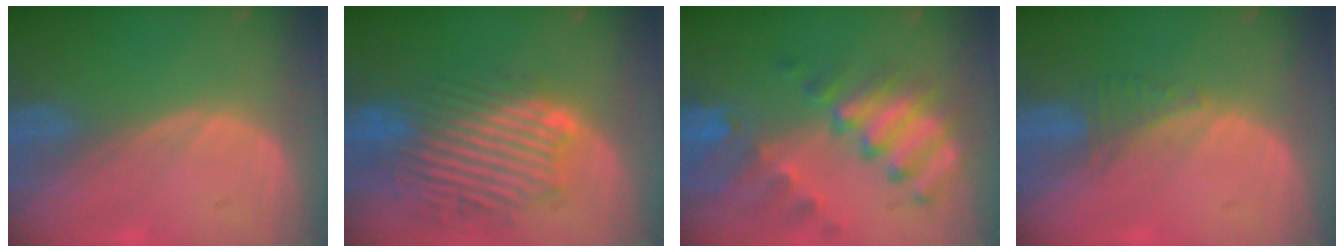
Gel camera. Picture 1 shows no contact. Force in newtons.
{"total": 10.9, "press": 10.2, "slide": 3.9}
{"total": 10.0, "press": 8.9, "slide": 4.6}
{"total": 2.3, "press": 2.2, "slide": 0.7}